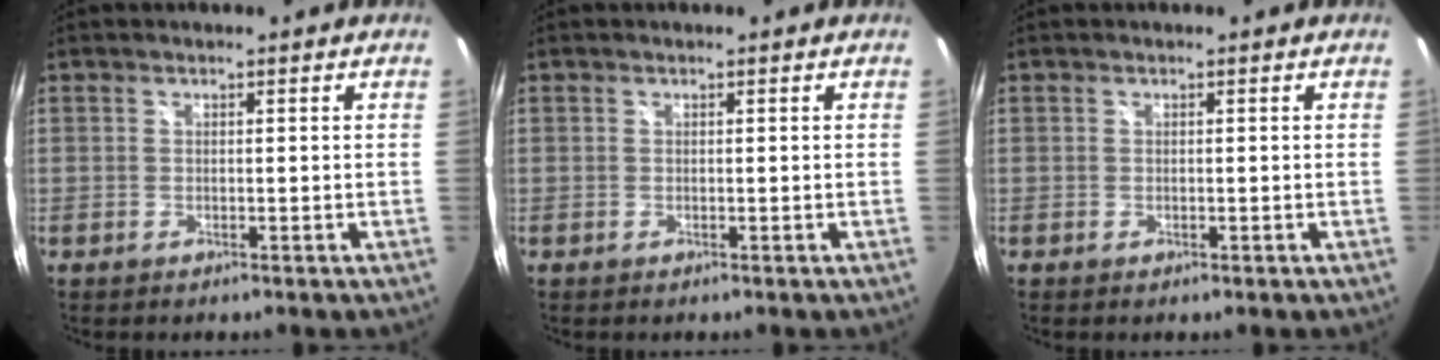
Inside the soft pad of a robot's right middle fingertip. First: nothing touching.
{"total": 0.0}
{"total": 0.0}